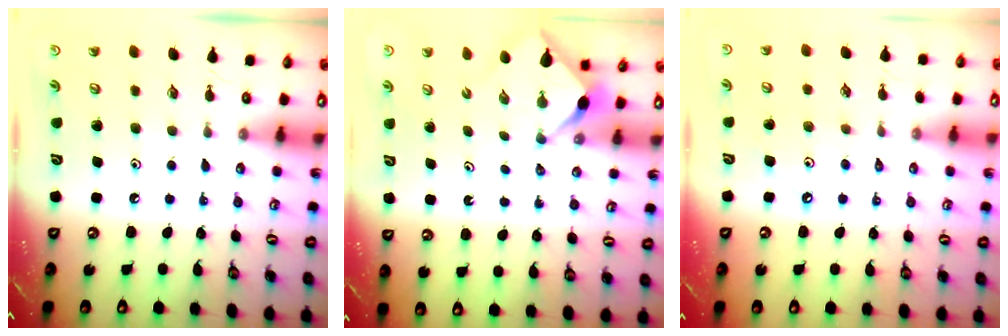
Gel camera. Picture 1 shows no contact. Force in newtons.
{"total": 2.6, "press": 2.5, "slide": 0.3}
{"total": 5.2, "press": 5.1, "slide": 0.9}